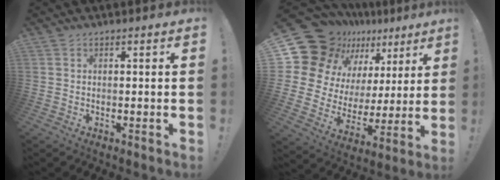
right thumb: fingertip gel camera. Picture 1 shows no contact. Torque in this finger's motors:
{"motor_torque": [1.59, 2.01, 0.38, 0.14, 0.01]}